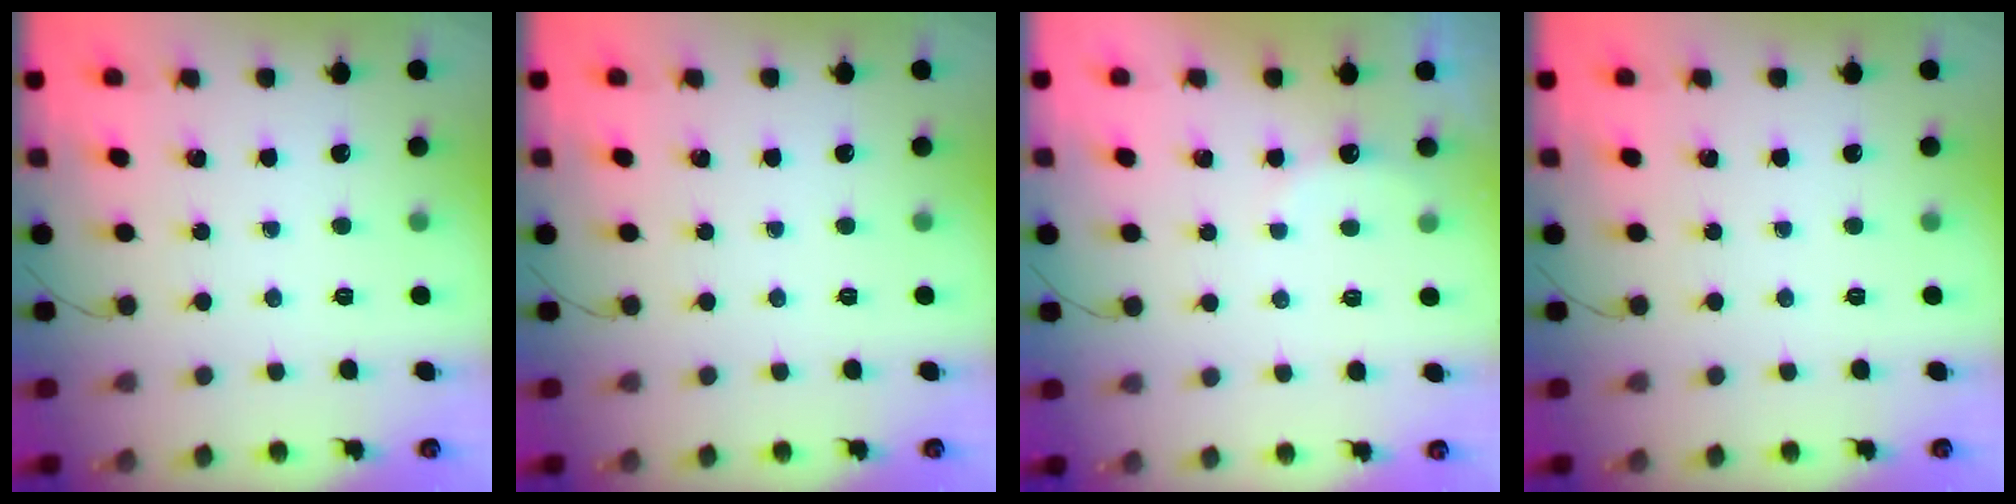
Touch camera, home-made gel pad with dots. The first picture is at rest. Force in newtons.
{"total": 0.0}
{"total": 4.4, "press": 4.3, "slide": 1.0}
{"total": 0.0}